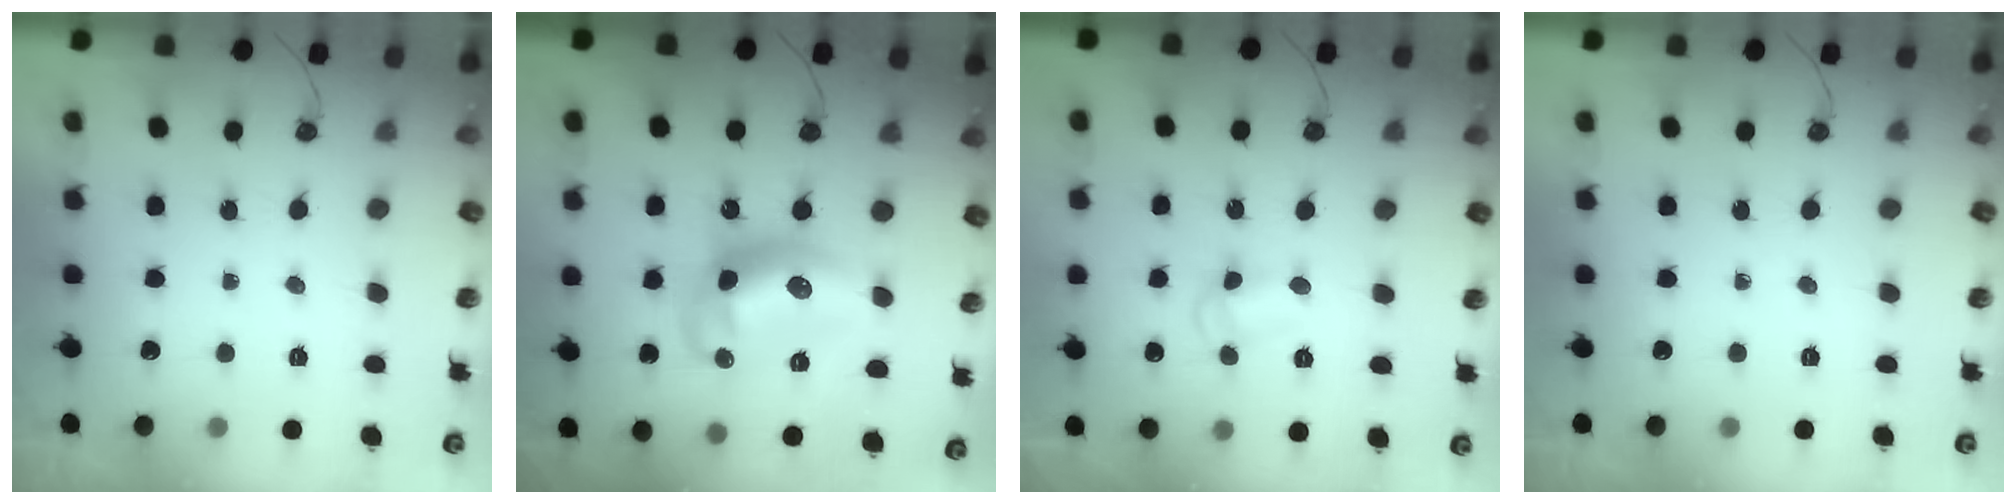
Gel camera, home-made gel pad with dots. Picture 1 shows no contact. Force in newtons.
{"total": 14.7, "press": 14.6, "slide": 1.1}
{"total": 7.1, "press": 6.4, "slide": 3.2}
{"total": 0.0}